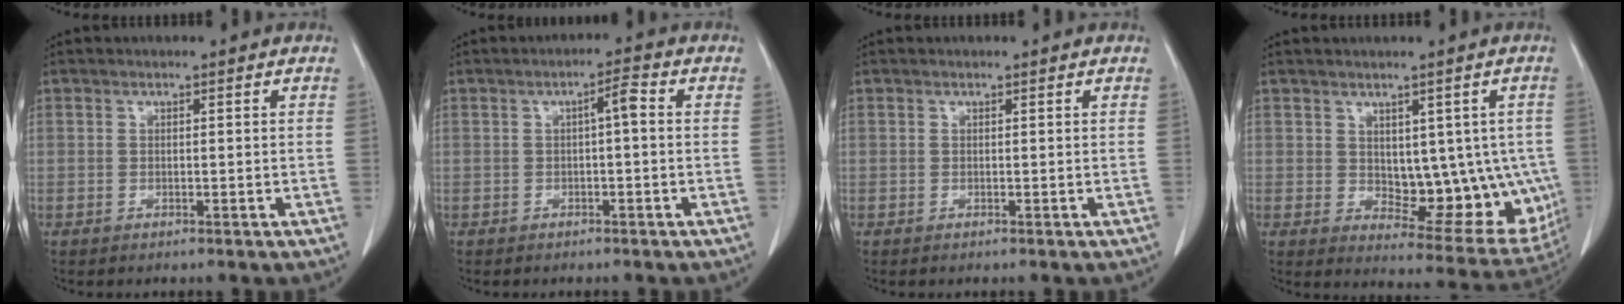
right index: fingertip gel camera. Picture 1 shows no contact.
{"total": 2.6, "force": [0.2, 0.3, 2.6], "torque": [-0.039, 0.007, 0.003]}
{"total": 0.0}
{"total": 12.7, "force": [0.3, 6.7, 10.7], "torque": [-0.119, -0.003, 0.027]}